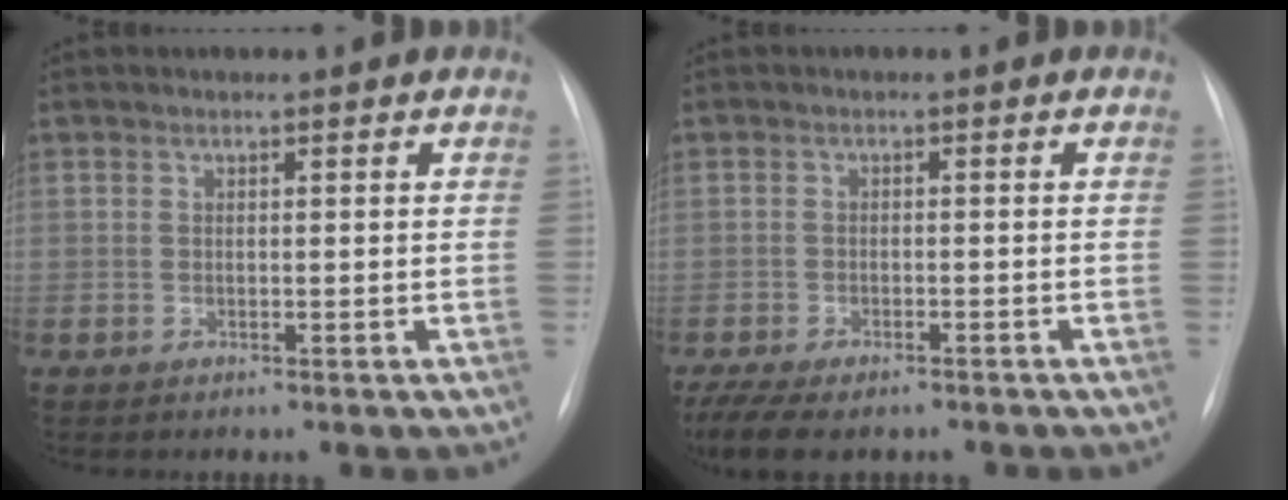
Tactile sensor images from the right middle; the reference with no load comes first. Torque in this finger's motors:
{"motor_torque": [0.33, -0.30, 0.09, 0.04]}